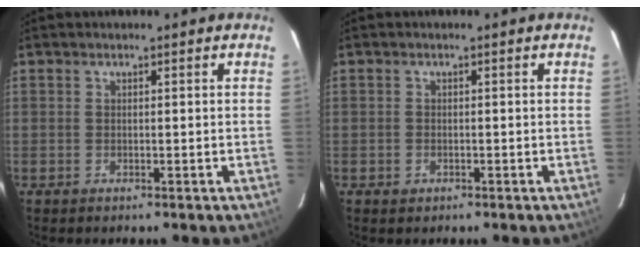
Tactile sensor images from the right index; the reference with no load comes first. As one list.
[{"total": 1.3, "force": [-0.6, 1.0, 0.3], "torque": [-0.005, 0.001, -0.007]}]